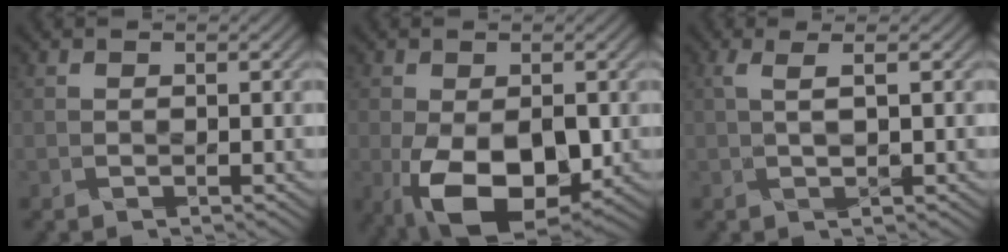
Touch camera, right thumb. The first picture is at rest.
{"total": 13.1, "force": [-3.9, 7.2, 10.3], "torque": [-0.192, -0.029, -0.049]}
{"total": 1.9, "force": [0.5, -0.5, 1.7], "torque": [-0.060, 0.002, 0.026]}